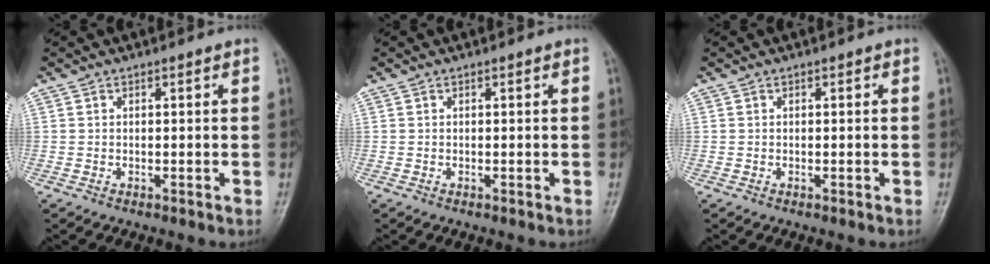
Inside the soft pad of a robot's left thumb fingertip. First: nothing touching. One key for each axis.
{"total": 0.0}
{"total": 0.0}